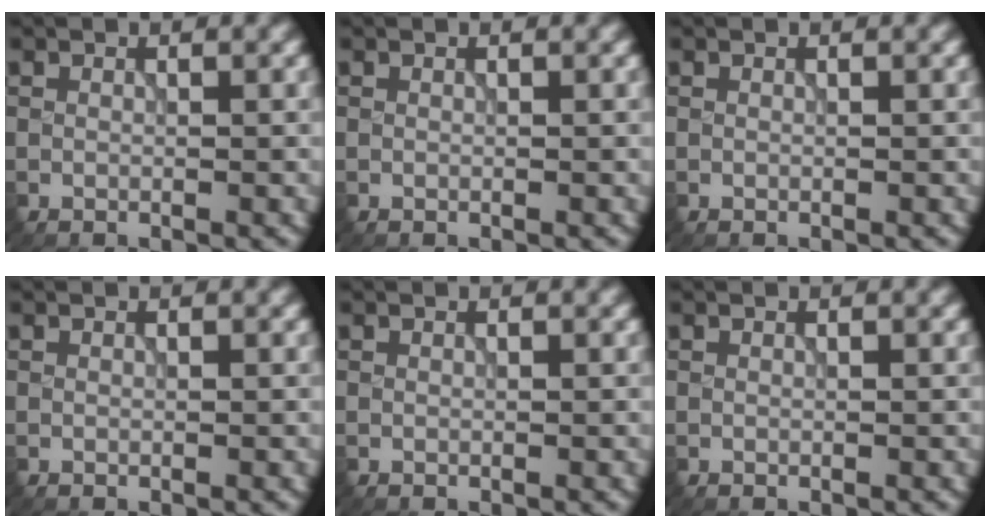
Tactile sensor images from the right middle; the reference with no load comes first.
{"total": 0.0}
{"total": 0.0}
{"total": 0.0}
{"total": 0.0}
{"total": 0.0}